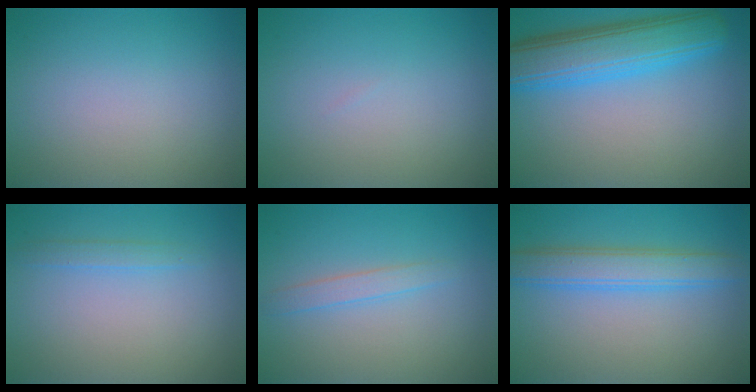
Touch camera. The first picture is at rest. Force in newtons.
{"total": 0.0}
{"total": 7.6, "press": 7.6, "slide": 0.1}
{"total": 1.1, "press": 1.1, "slide": 0.0}
{"total": 1.5, "press": 1.5, "slide": 0.1}
{"total": 4.0, "press": 4.0, "slide": 0.1}